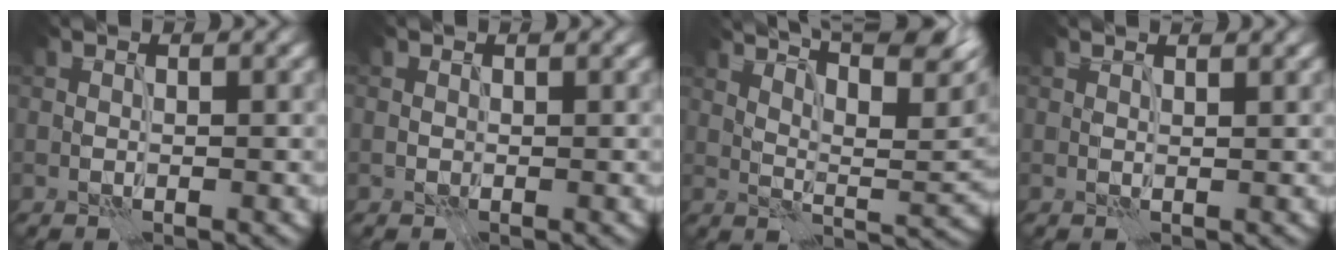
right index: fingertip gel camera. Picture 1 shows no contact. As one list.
[{"total": 0.0}, {"total": 12.0, "force": [7.8, 3.1, 8.5], "torque": [-0.128, 0.027, 0.102]}, {"total": 1.6, "force": [1.2, 0.6, 0.8], "torque": [-0.004, 0.001, 0.004]}]